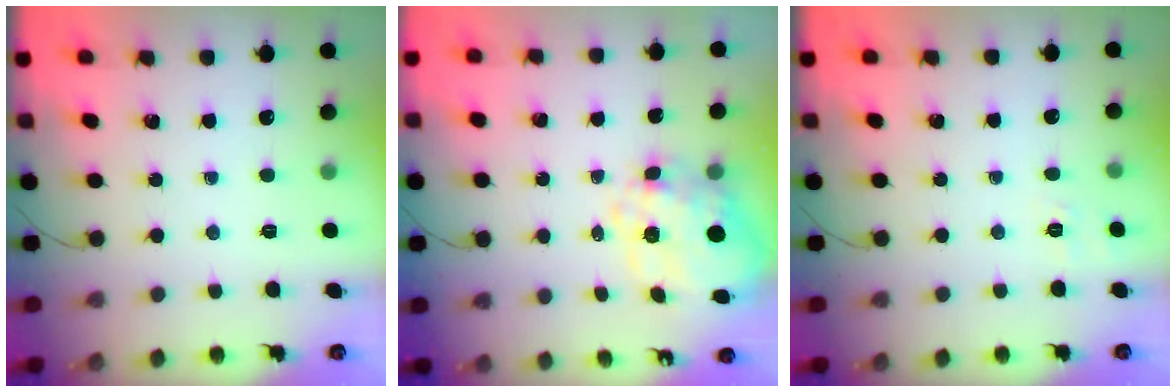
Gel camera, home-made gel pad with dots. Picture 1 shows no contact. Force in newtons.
{"total": 12.9, "press": 12.7, "slide": 2.4}
{"total": 3.1, "press": 2.6, "slide": 1.7}